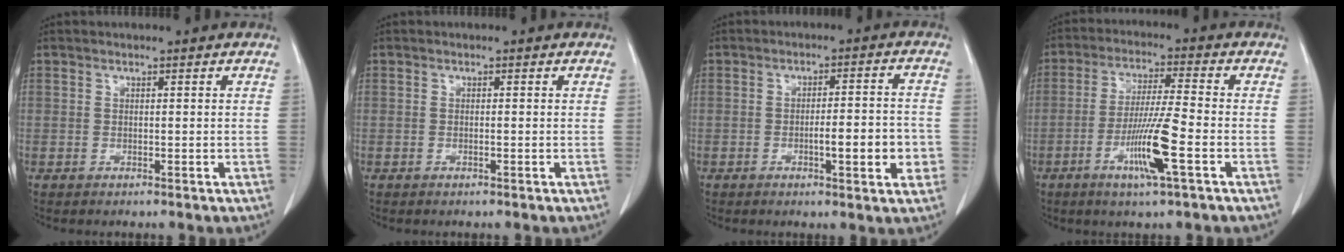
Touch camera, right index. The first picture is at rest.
{"total": 0.0}
{"total": 7.3, "force": [-2.1, 1.4, 6.9], "torque": [-0.094, 0.010, -0.023]}
{"total": 9.6, "force": [-3.7, -0.4, 8.9], "torque": [-0.171, -0.013, -0.069]}